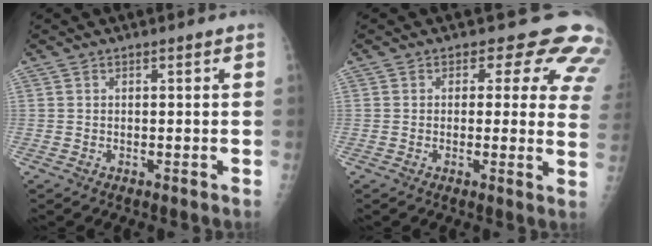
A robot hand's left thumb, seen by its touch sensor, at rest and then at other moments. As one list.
[{"total": 11.3, "force": [8.0, 6.0, 5.1], "torque": [0.004, -0.031, 0.057]}]